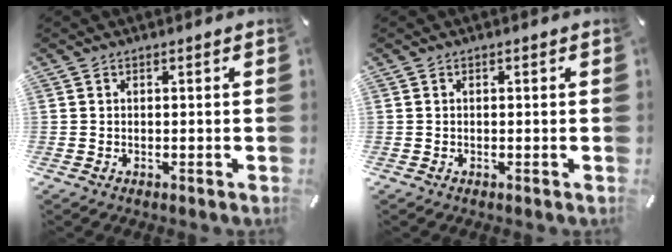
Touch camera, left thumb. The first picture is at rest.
{"total": 0.0}